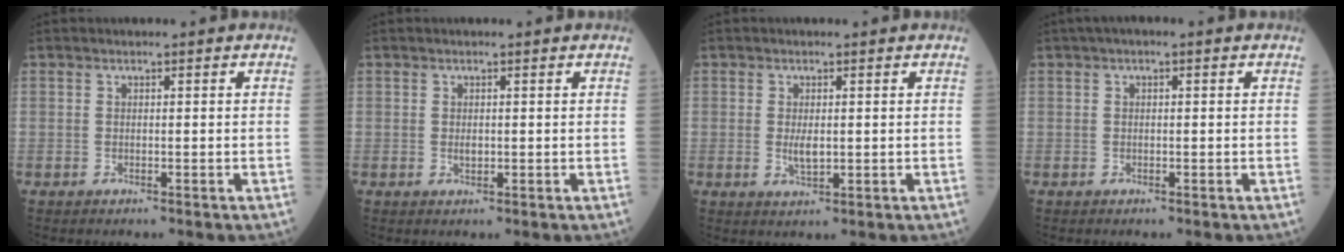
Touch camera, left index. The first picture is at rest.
{"total": 0.9, "force": [0.1, 0.5, 0.8], "torque": [-0.014, -0.001, 0.003]}
{"total": 2.5, "force": [0.1, 0.9, 2.3], "torque": [-0.046, -0.005, 0.005]}
{"total": 1.2, "force": [0.4, 0.4, 1.0], "torque": [-0.015, 0.006, 0.002]}